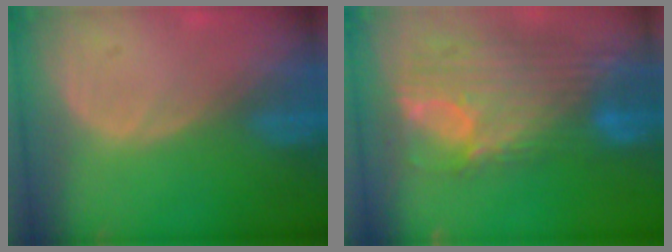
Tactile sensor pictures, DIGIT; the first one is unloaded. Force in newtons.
{"total": 12.2, "press": 10.3, "slide": 6.5}